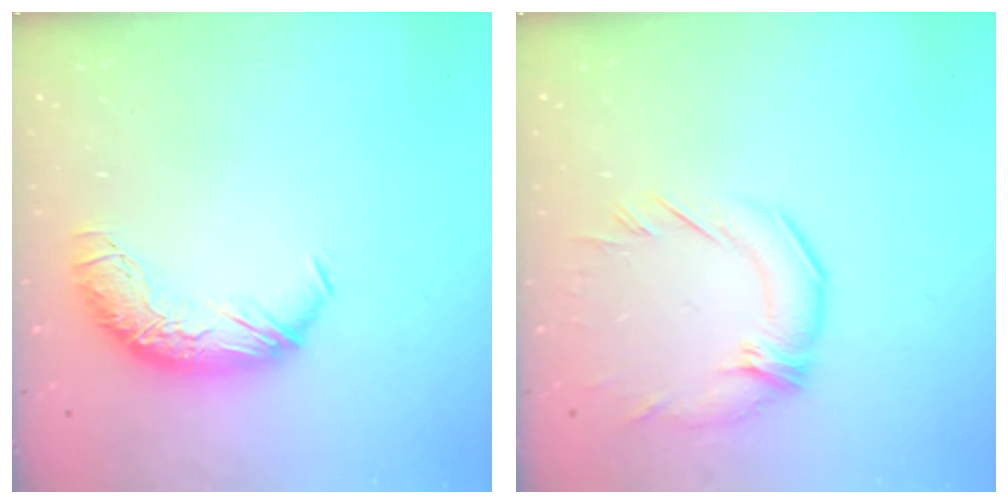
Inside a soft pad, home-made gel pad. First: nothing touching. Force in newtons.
{"total": 2.0, "press": 1.0, "slide": 1.7}